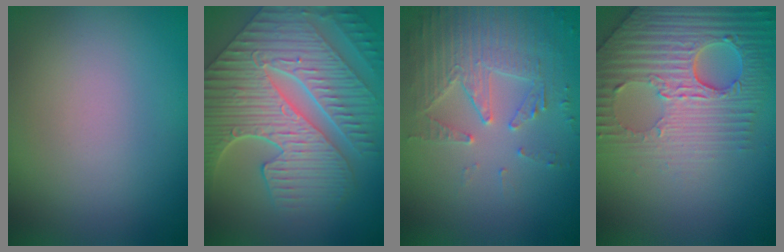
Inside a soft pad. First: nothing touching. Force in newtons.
{"total": 9.7, "press": 7.6, "slide": 6.1}
{"total": 4.1, "press": 3.6, "slide": 2.1}
{"total": 7.2, "press": 5.7, "slide": 4.5}